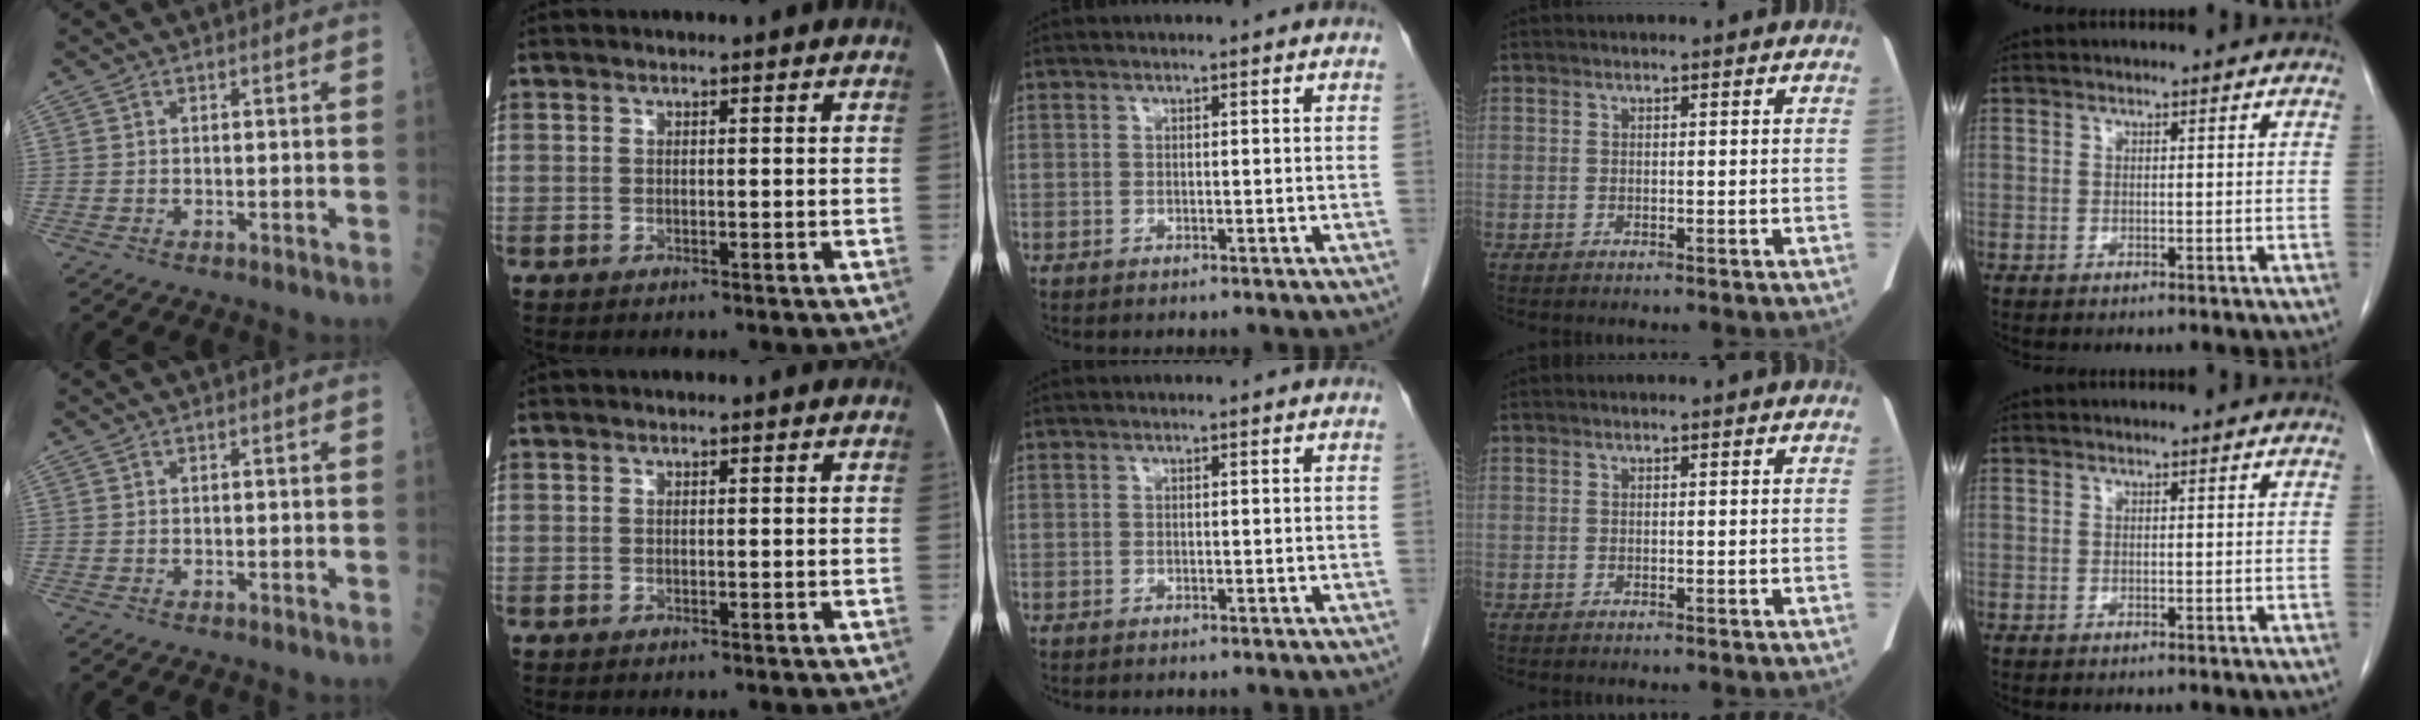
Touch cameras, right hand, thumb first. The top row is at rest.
{}